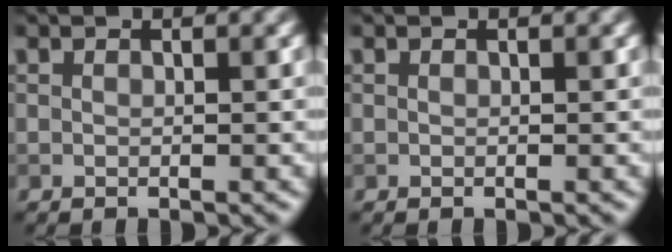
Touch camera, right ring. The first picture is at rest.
{"total": 0.0}